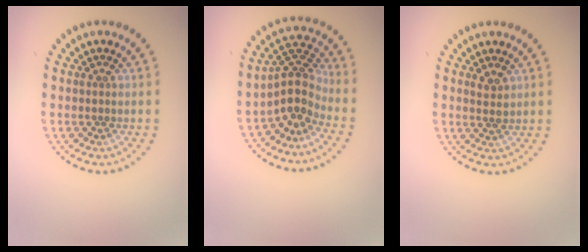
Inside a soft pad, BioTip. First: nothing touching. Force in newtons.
{"total": 3.7, "press": 2.7, "slide": 2.5}
{"total": 1.3, "press": 1.2, "slide": 0.4}